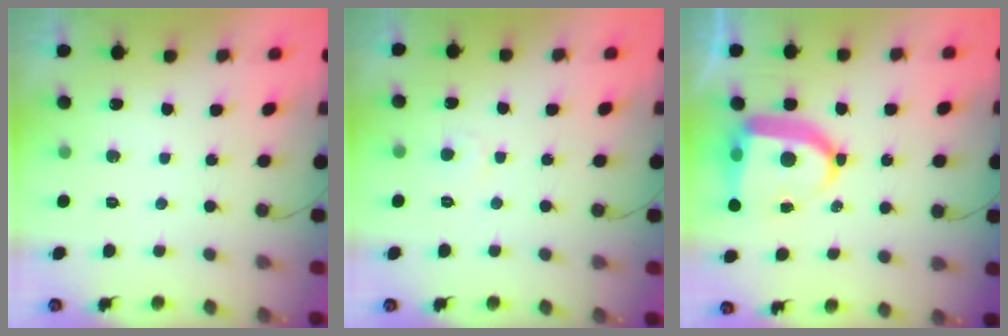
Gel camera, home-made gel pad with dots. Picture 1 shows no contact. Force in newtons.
{"total": 2.3, "press": 2.3, "slide": 0.1}
{"total": 13.2, "press": 13.1, "slide": 1.7}